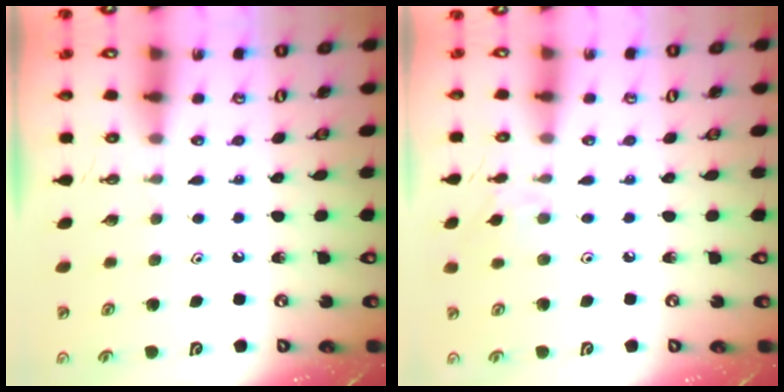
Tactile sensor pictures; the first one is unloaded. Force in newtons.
{"total": 4.0, "press": 3.9, "slide": 0.6}